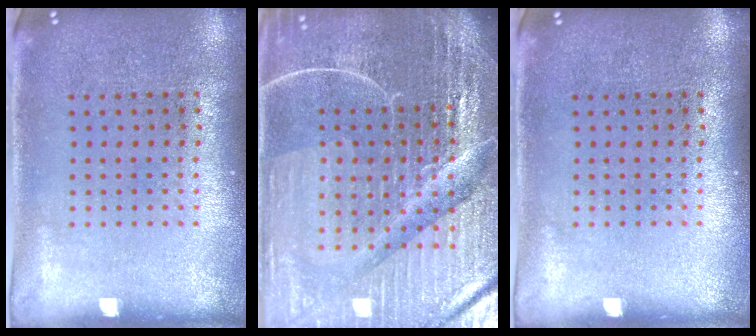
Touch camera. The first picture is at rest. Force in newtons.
{"total": 6.9, "press": 6.1, "slide": 3.3}
{"total": 0.0}